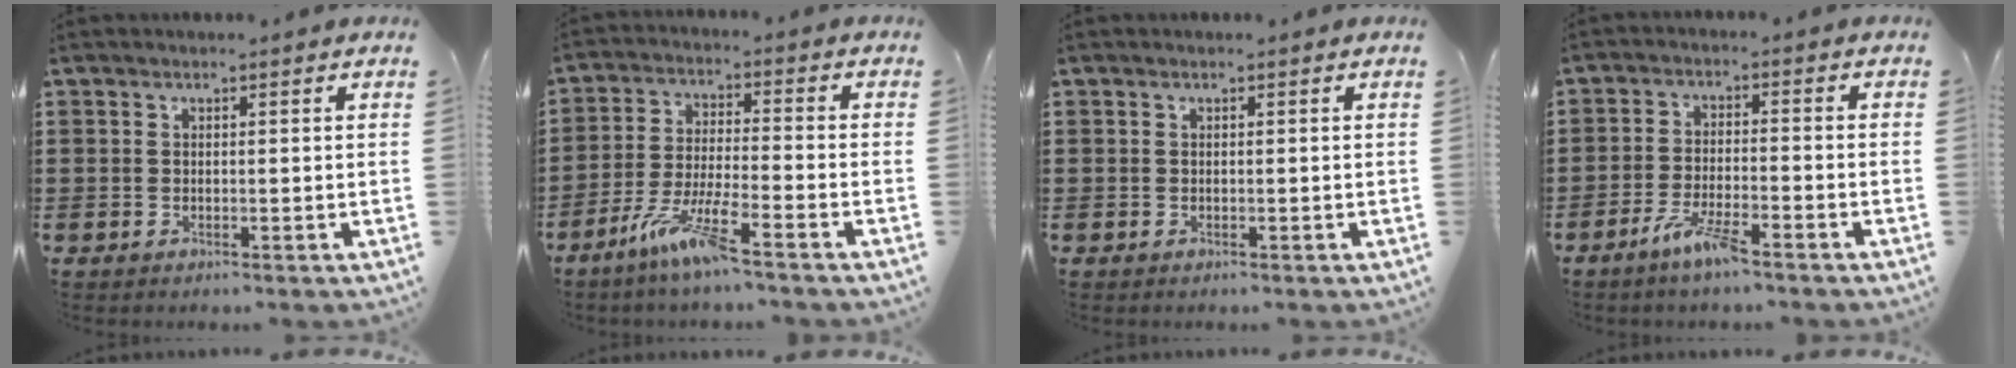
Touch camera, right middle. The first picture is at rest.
{"total": 7.6, "force": [-5.4, 0.3, 5.3], "torque": [-0.115, -0.012, -0.103]}
{"total": 0.0}
{"total": 5.2, "force": [-3.7, 0.6, 3.6], "torque": [-0.077, -0.005, -0.069]}